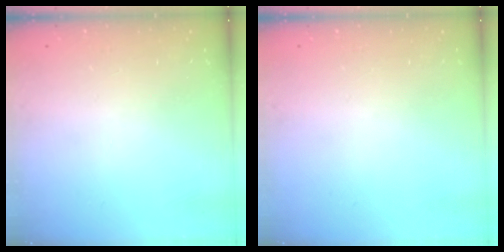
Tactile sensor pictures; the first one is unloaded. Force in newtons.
{"total": 0.0}